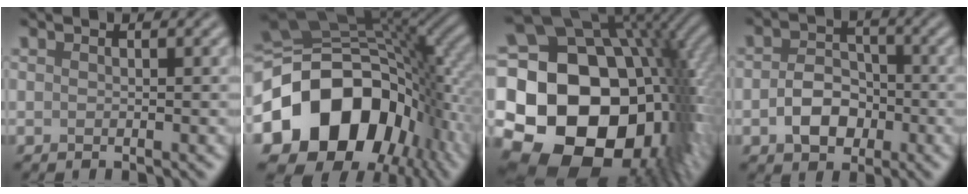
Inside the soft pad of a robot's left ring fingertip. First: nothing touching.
{"total": 18.1, "force": [-5.0, 13.4, 11.1], "torque": [-0.205, -0.009, -0.094]}
{"total": 23.6, "force": [-3.2, 17.6, 15.4], "torque": [-0.249, -0.005, -0.091]}
{"total": 4.1, "force": [-1.3, 3.0, 2.5], "torque": [-0.042, 0.002, -0.027]}